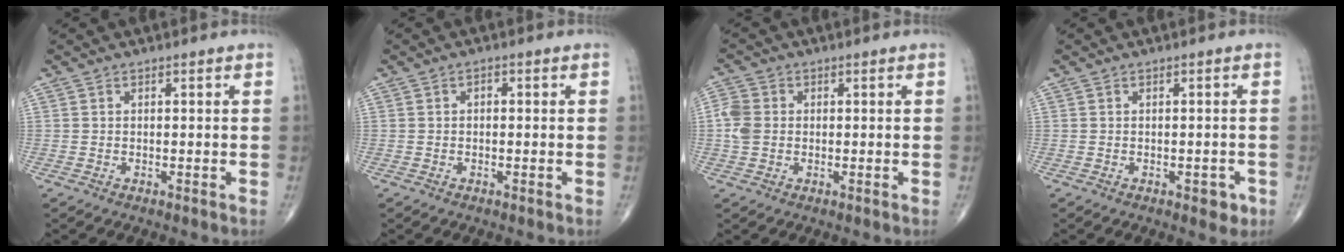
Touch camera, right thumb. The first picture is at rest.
{"total": 0.9, "force": [0.0, 0.6, 0.7], "torque": [-0.003, 0.004, -0.004]}
{"total": 4.5, "force": [0.0, 3.7, 2.7], "torque": [-0.063, 0.006, -0.006]}
{"total": 2.6, "force": [-1.2, 1.4, 1.9], "torque": [-0.008, 0.004, -0.012]}